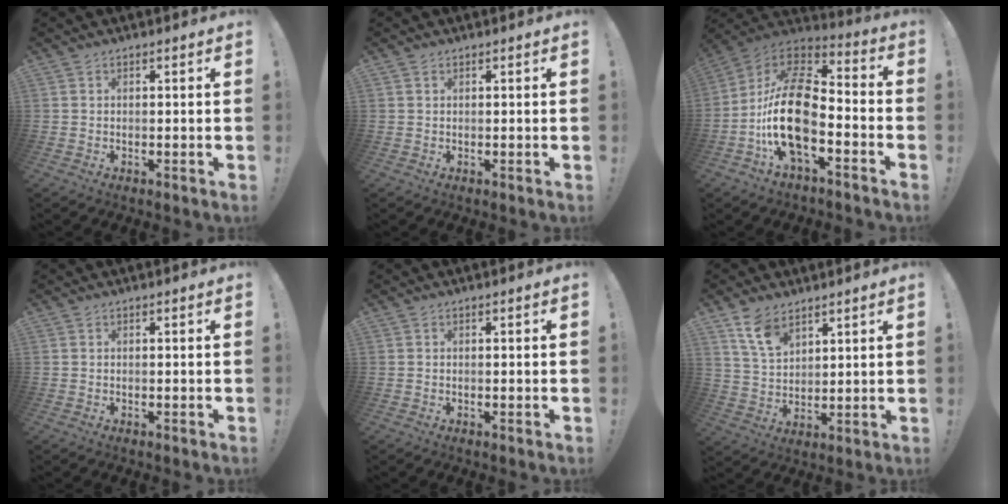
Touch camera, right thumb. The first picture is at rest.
{"total": 0.6, "force": [0.5, 0.4, 0.0], "torque": [0.006, -0.004, 0.009]}
{"total": 21.1, "force": [-5.8, 10.7, 17.3], "torque": [-0.351, 0.032, -0.096]}
{"total": 0.0}
{"total": 0.0}
{"total": 9.2, "force": [6.3, 5.1, 4.3], "torque": [-0.083, -0.030, 0.123]}